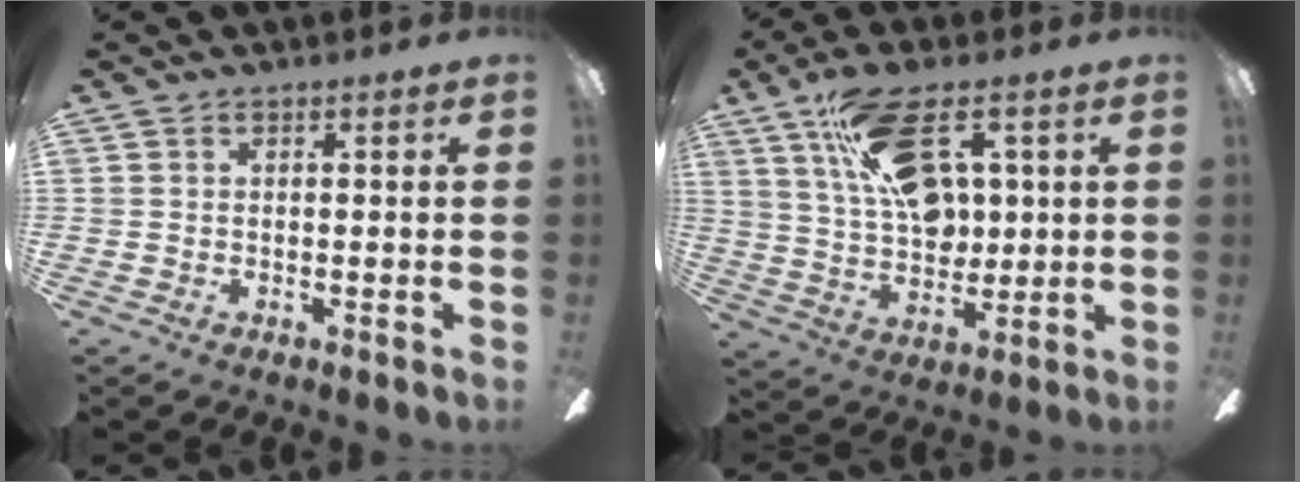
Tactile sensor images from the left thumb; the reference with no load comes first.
{"total": 17.5, "force": [8.0, 9.7, 12.2], "torque": [-0.211, -0.009, 0.146]}